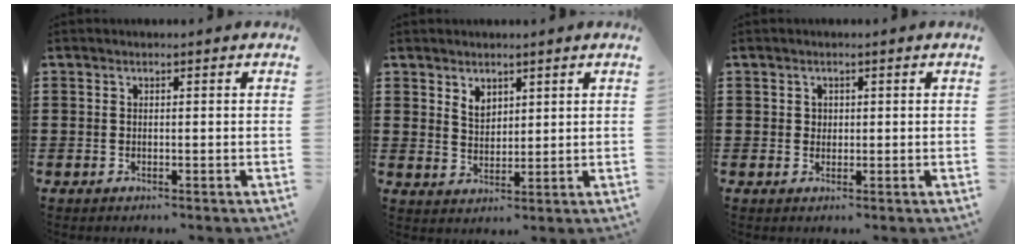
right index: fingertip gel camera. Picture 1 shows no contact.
{"total": 3.1, "force": [2.2, 1.9, 1.1], "torque": [-0.028, 0.007, 0.040]}
{"total": 1.1, "force": [0.4, 1.0, 0.2], "torque": [-0.007, 0.005, 0.008]}